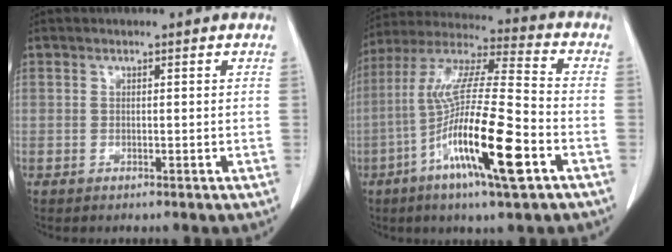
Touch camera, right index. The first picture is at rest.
{"total": 19.0, "force": [-7.2, 1.1, 17.6], "torque": [-0.361, -0.026, -0.135]}